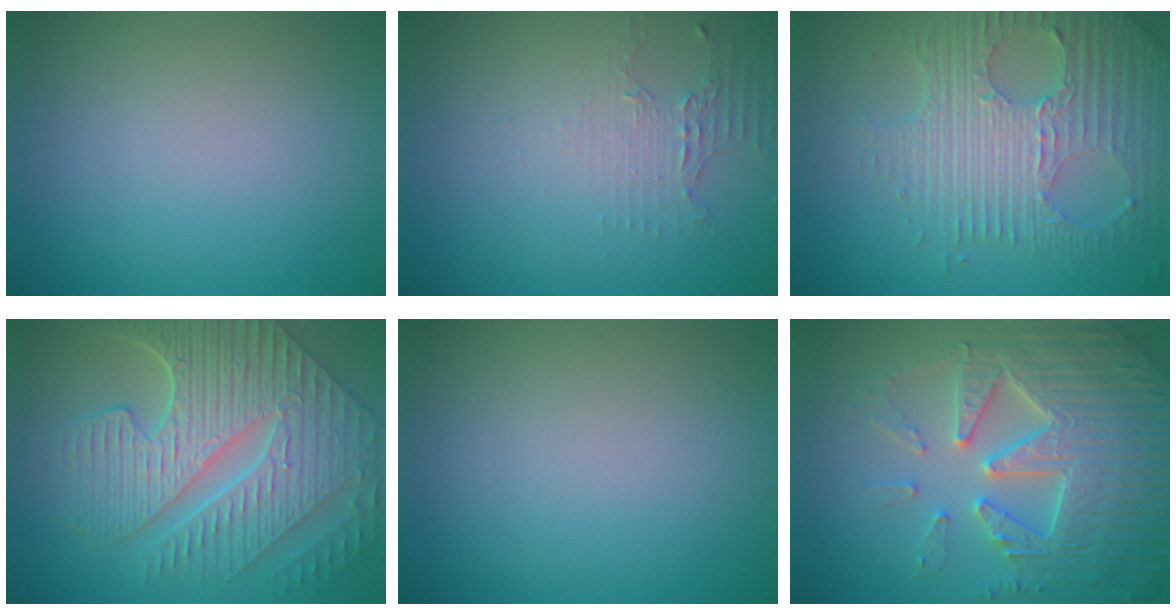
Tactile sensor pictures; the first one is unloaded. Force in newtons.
{"total": 2.2, "press": 1.5, "slide": 1.5}
{"total": 7.6, "press": 5.1, "slide": 5.7}
{"total": 10.0, "press": 7.1, "slide": 7.0}
{"total": 0.0}
{"total": 7.7, "press": 7.5, "slide": 1.6}